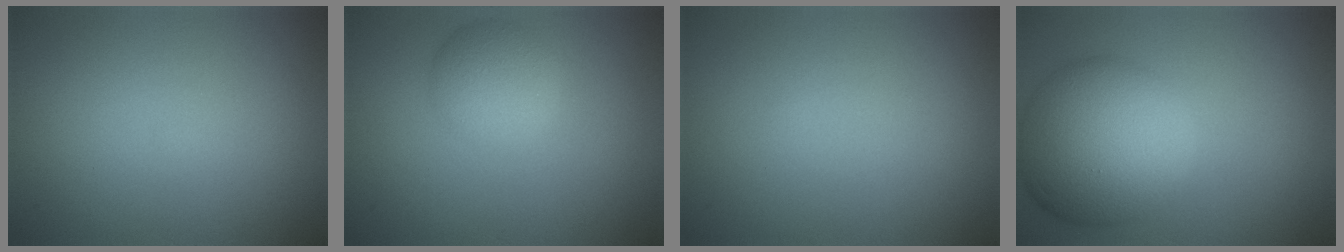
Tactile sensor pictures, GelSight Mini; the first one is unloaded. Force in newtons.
{"total": 3.5, "press": 3.5, "slide": 0.3}
{"total": 0.0}
{"total": 9.9, "press": 9.8, "slide": 0.5}